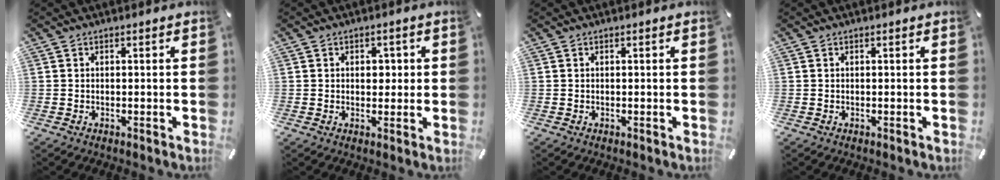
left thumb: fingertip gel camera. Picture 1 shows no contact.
{"total": 2.9, "force": [0.3, 2.2, 1.8], "torque": [-0.013, -0.002, -0.003]}
{"total": 0.0}
{"total": 0.0}